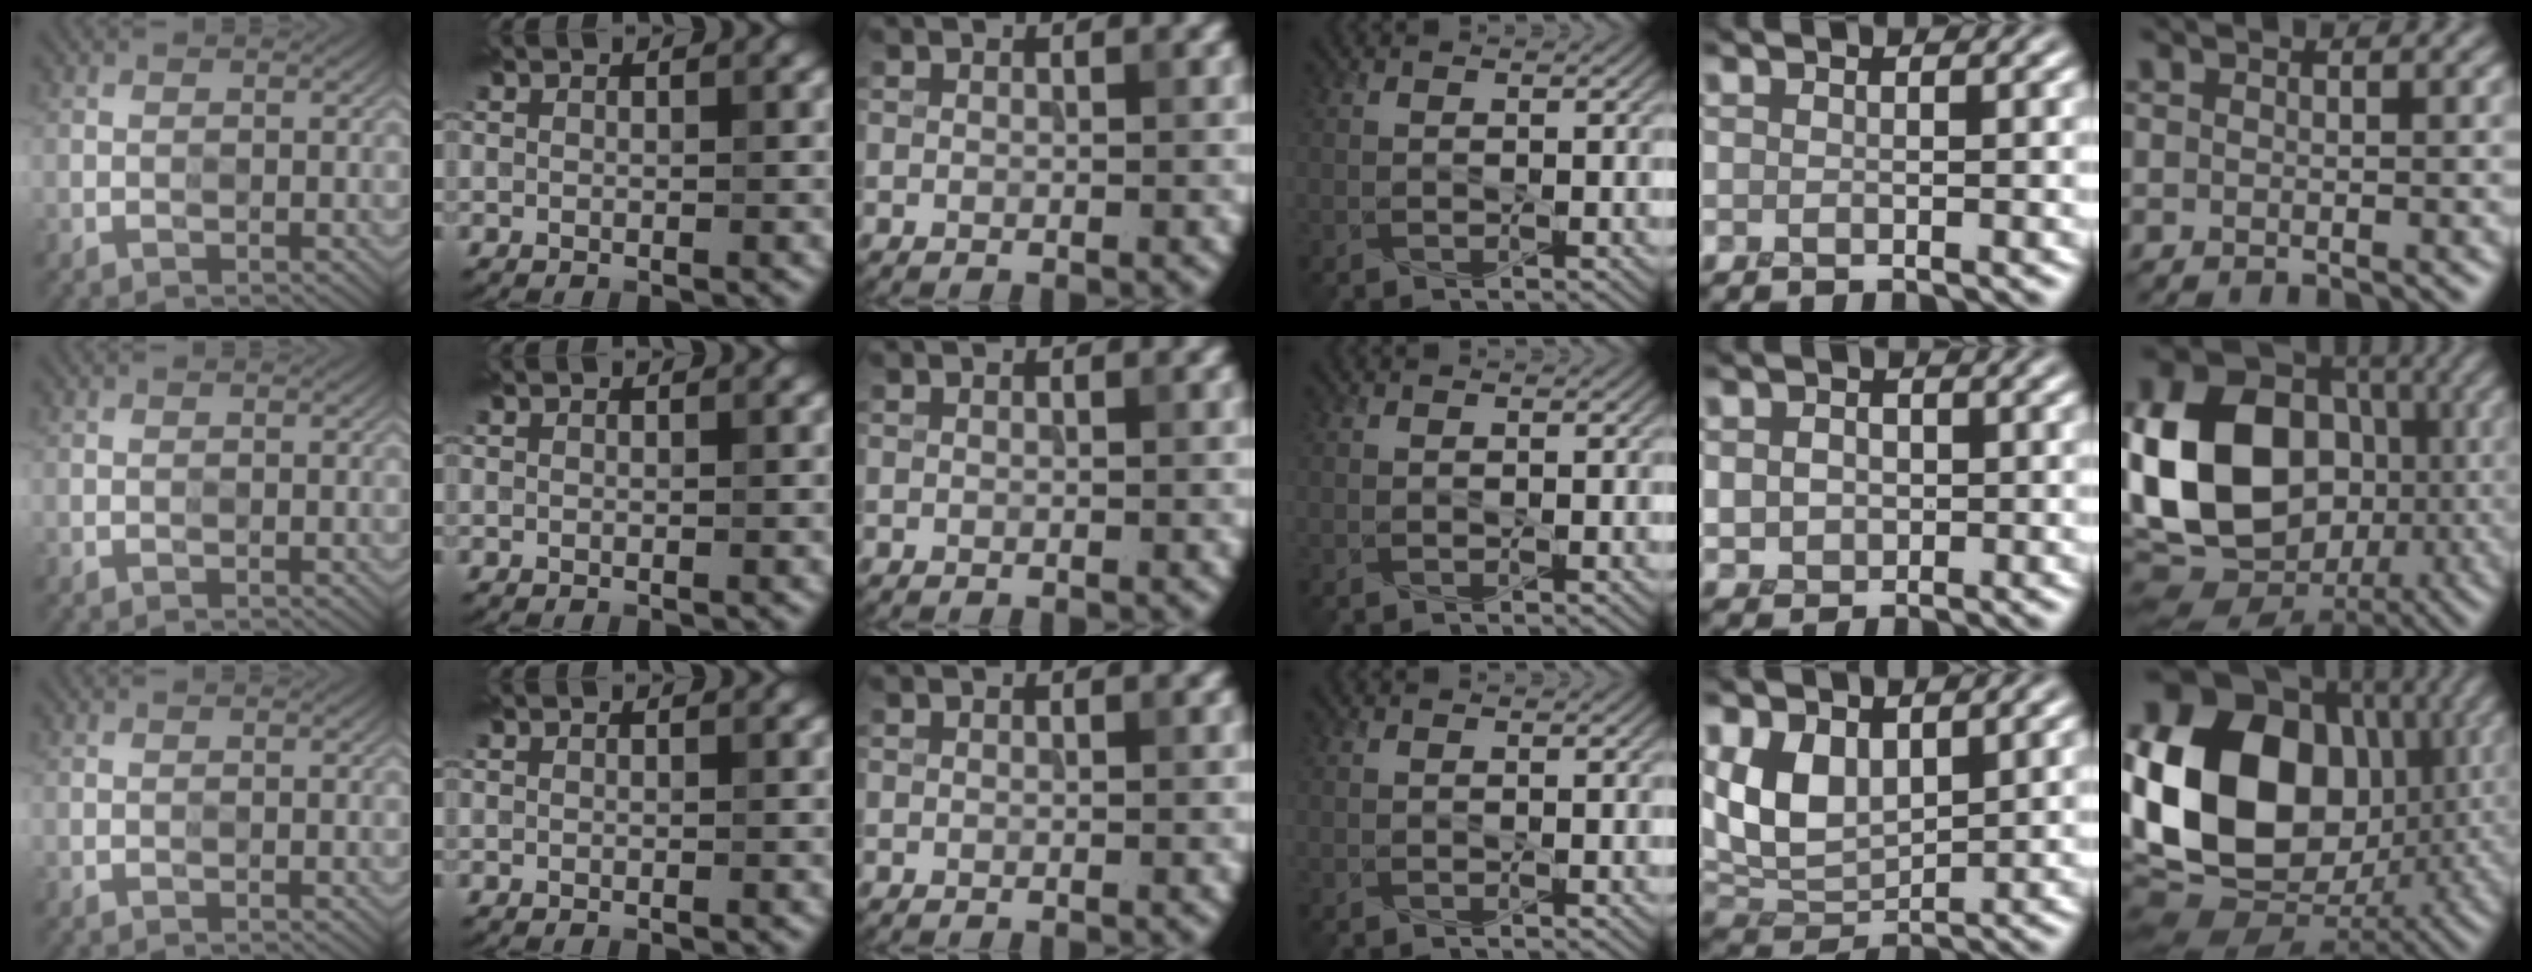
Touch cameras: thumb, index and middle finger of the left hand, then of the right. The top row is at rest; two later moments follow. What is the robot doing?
{"motion": "press", "object": "gel pad"}